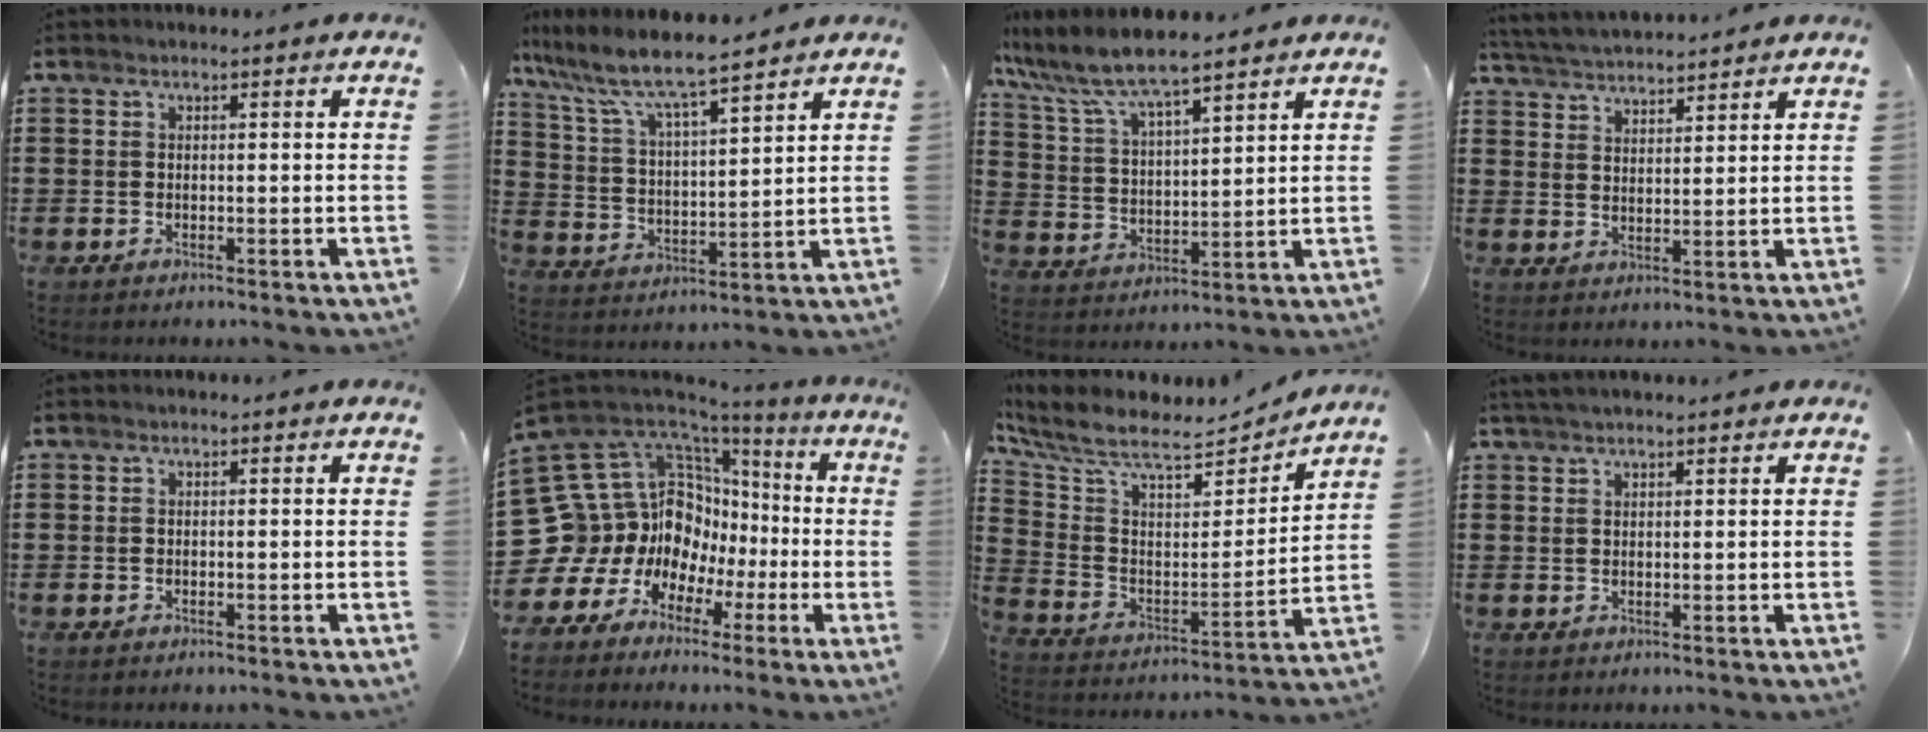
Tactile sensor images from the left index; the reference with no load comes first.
{"total": 7.2, "force": [6.4, 0.7, 3.3], "torque": [-0.092, -0.035, 0.105]}
{"total": 7.4, "force": [6.5, 0.9, 3.3], "torque": [-0.093, -0.031, 0.111]}
{"total": 3.9, "force": [3.9, 0.0, 0.3], "torque": [-0.022, -0.017, 0.070]}
{"total": 0.0}
{"total": 16.3, "force": [1.5, 14.9, 6.4], "torque": [-0.208, -0.043, 0.057]}
{"total": 8.7, "force": [7.4, 2.1, 4.1], "torque": [-0.115, -0.052, 0.123]}
{"total": 1.8, "force": [1.6, 0.2, 0.8], "torque": [-0.018, 0.002, 0.029]}